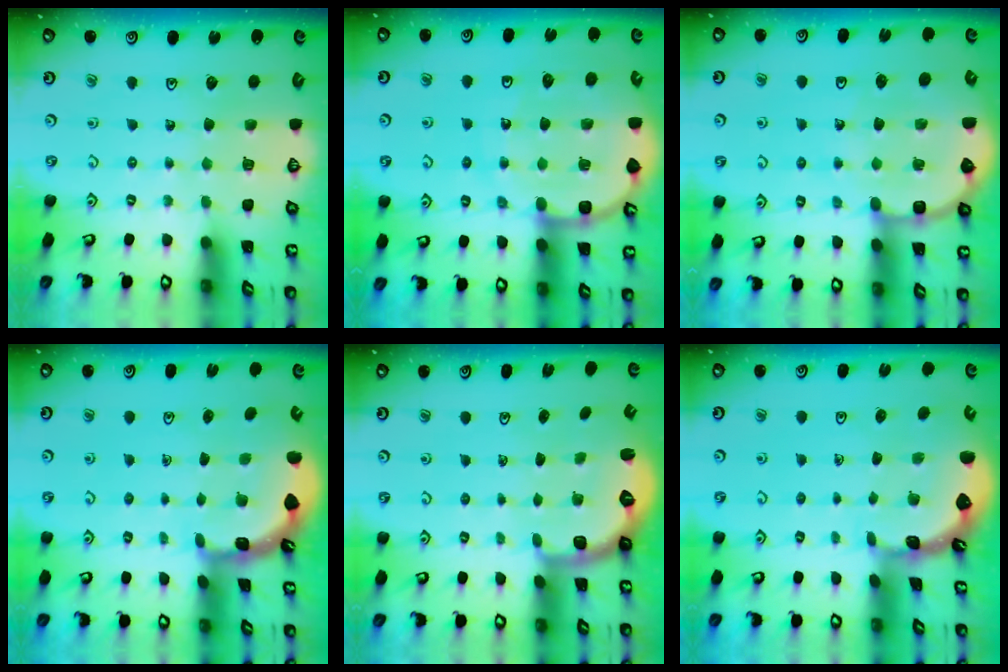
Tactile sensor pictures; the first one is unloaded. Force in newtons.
{"total": 12.7, "press": 12.4, "slide": 2.8}
{"total": 8.2, "press": 8.0, "slide": 1.6}
{"total": 2.8, "press": 2.8, "slide": 0.2}
{"total": 2.6, "press": 1.6, "slide": 2.1}
{"total": 1.2, "press": 1.1, "slide": 0.2}